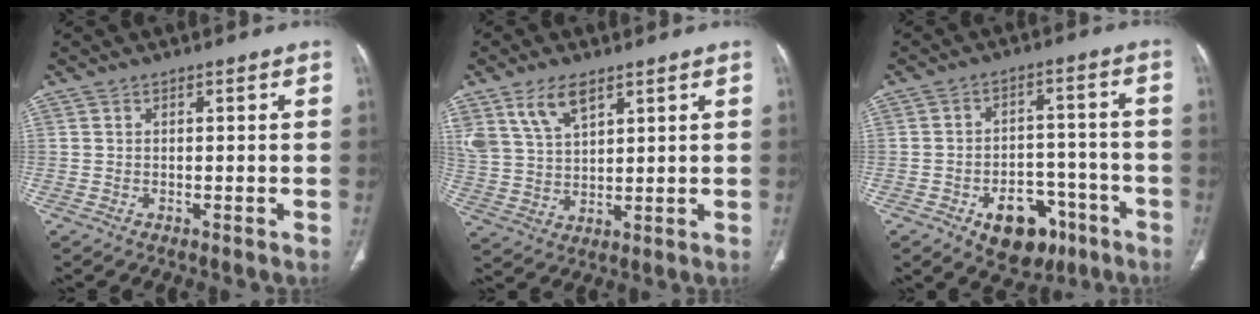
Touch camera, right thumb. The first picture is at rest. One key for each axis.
{"total": 8.7, "fx": 5.4, "fy": 4.3, "fz": 5.3, "tx": -0.097, "ty": -0.018, "tz": 0.115}
{"total": 11.8, "fx": -6.2, "fy": 7.7, "fz": 6.5, "tx": -0.054, "ty": 0.044, "tz": -0.079}